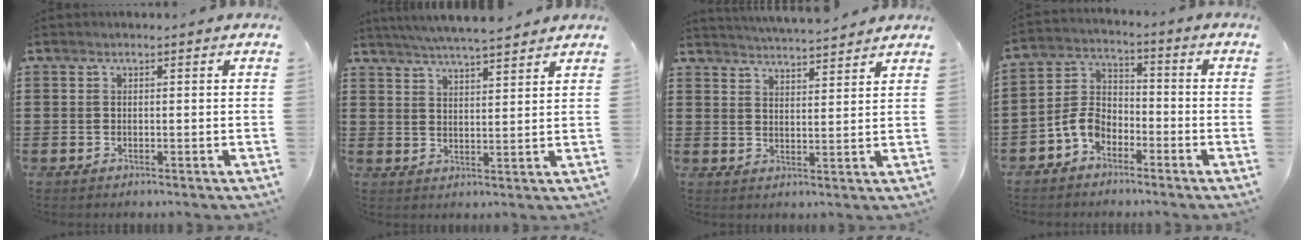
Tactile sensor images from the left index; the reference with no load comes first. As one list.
[{"total": 4.8, "force": [4.6, 0.0, 1.5], "torque": [-0.044, -0.016, 0.082]}, {"total": 3.9, "force": [3.9, -0.3, 0.3], "torque": [-0.019, -0.019, 0.068]}, {"total": 6.2, "force": [-3.8, 3.8, 3.0], "torque": [-0.084, 0.008, -0.082]}]